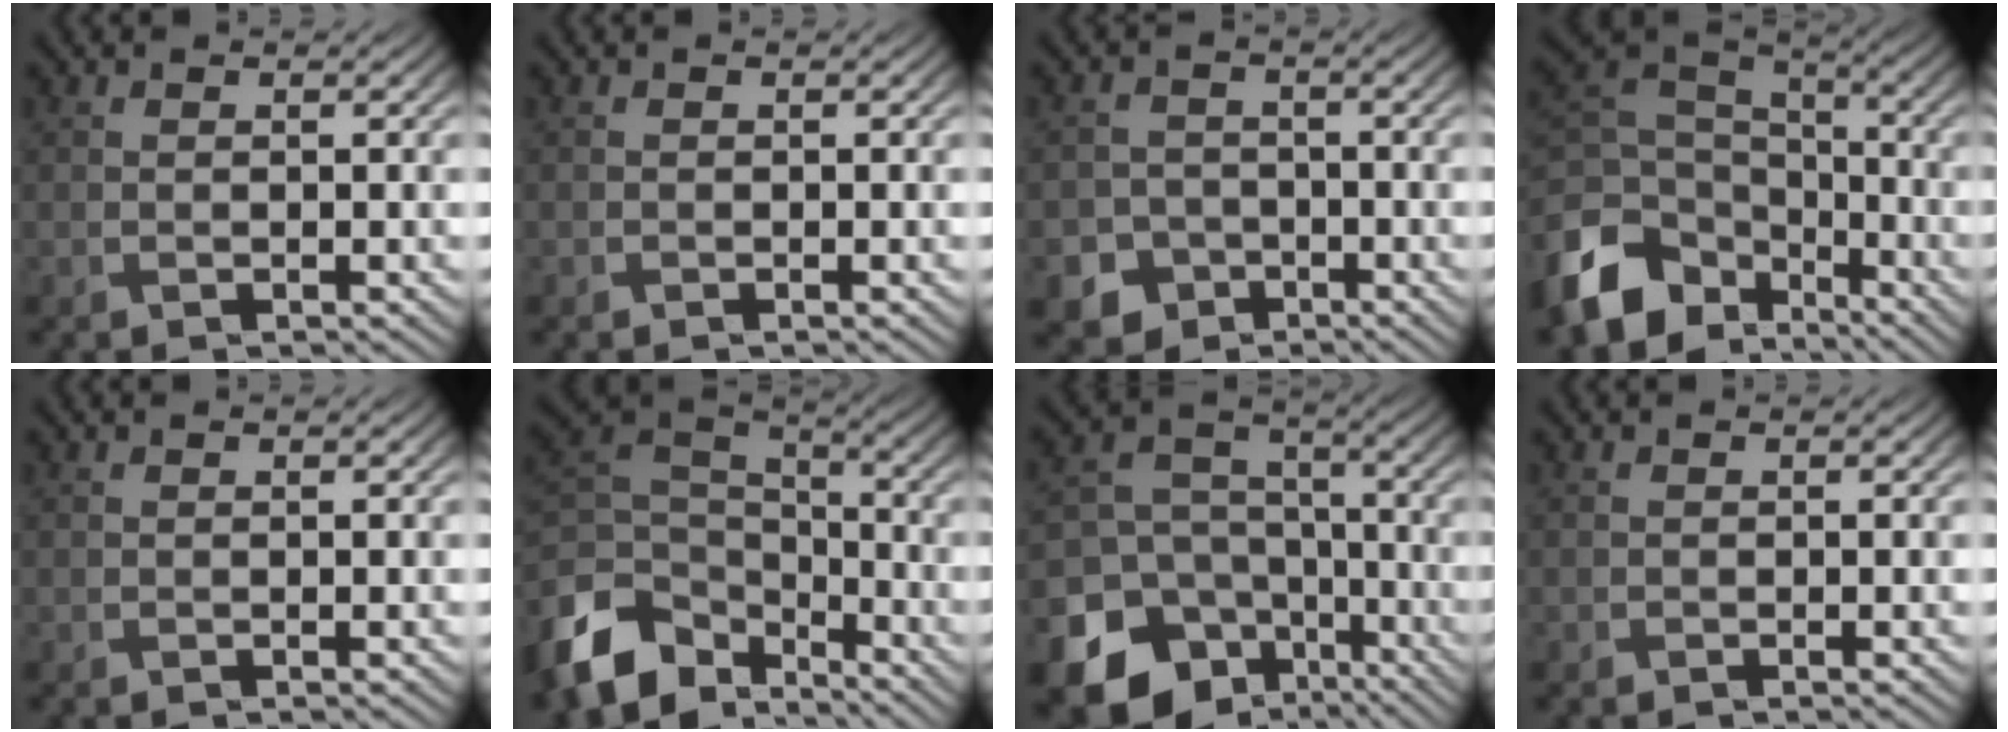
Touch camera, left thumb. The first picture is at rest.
{"total": 0.0}
{"total": 4.8, "force": [-2.8, 3.7, 1.1], "torque": [-0.013, -0.003, -0.055]}
{"total": 13.6, "force": [-7.1, 9.5, 6.7], "torque": [-0.197, -0.032, -0.124]}
{"total": 0.0}
{"total": 12.4, "force": [-6.9, 8.1, 6.4], "torque": [-0.183, -0.016, -0.130]}
{"total": 15.8, "force": [-8.3, 12.2, 5.6], "torque": [-0.172, -0.058, -0.130]}
{"total": 0.0}